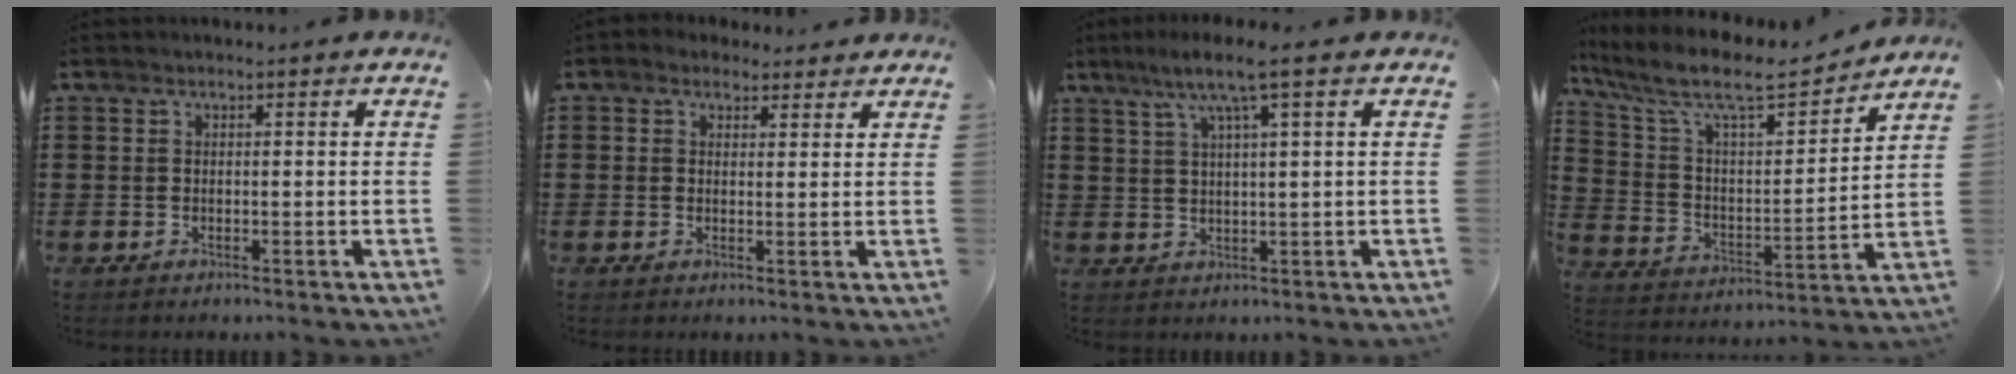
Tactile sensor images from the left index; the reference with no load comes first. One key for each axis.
{"total": 2.1, "fx": 1.5, "fy": 1.5, "fz": 0.2, "tx": -0.002, "ty": 0.005, "tz": 0.026}
{"total": 5.5, "fx": 2.4, "fy": 0.0, "fz": 4.9, "tx": -0.101, "ty": 0.002, "tz": 0.035}
{"total": 9.4, "fx": 7.9, "fy": 1.9, "fz": 4.7, "tx": -0.128, "ty": -0.047, "tz": 0.130}